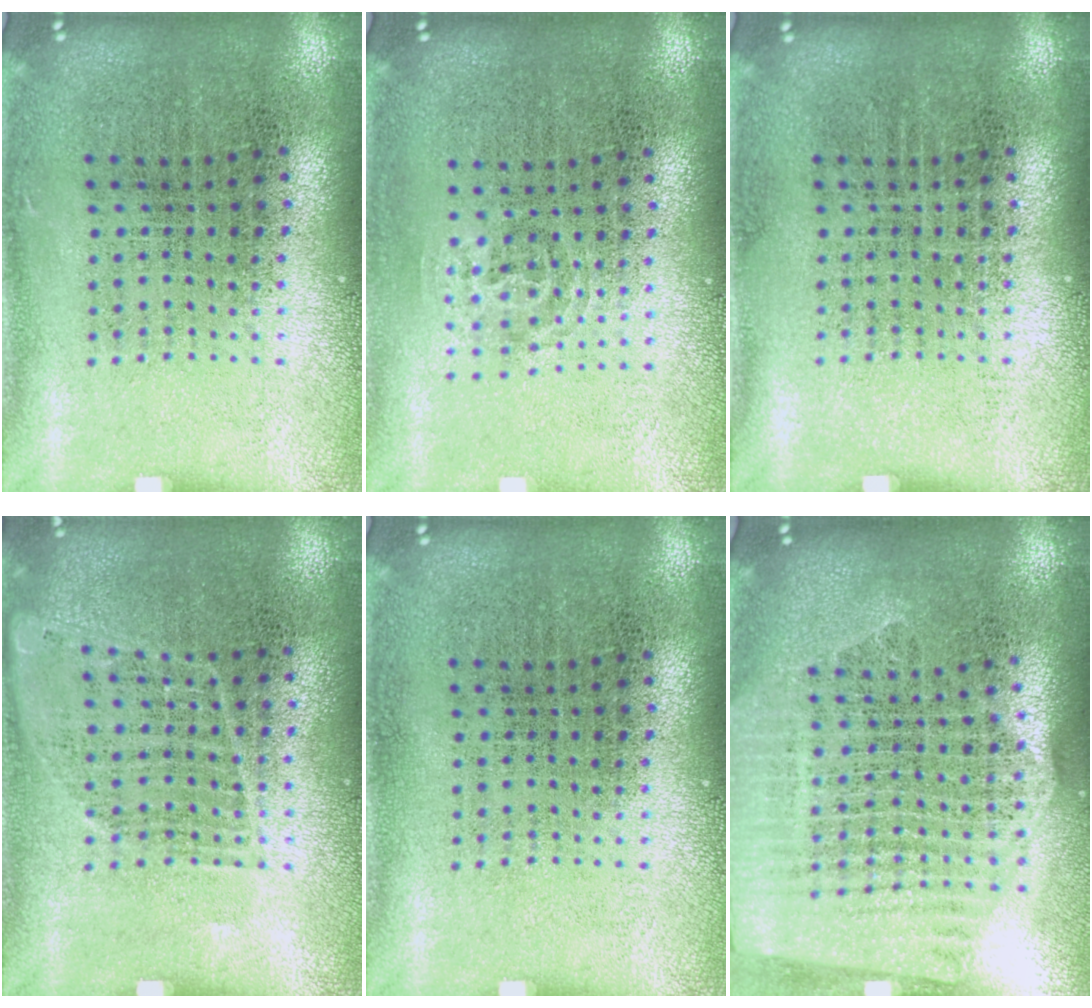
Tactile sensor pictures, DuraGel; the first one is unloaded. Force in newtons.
{"total": 0.9, "press": 0.6, "slide": 0.7}
{"total": 0.0}
{"total": 0.9, "press": 0.9, "slide": 0.3}
{"total": 0.0}
{"total": 2.5, "press": 2.2, "slide": 1.1}